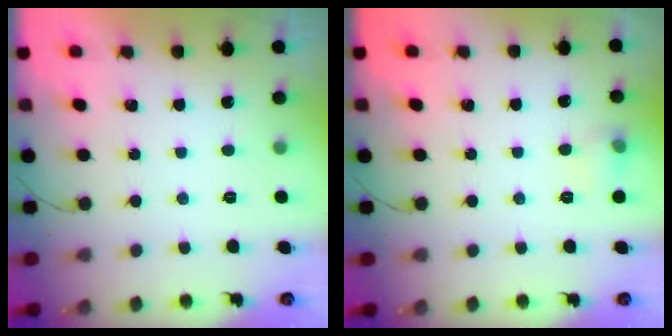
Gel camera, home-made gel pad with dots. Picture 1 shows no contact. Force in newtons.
{"total": 5.5, "press": 5.4, "slide": 1.4}